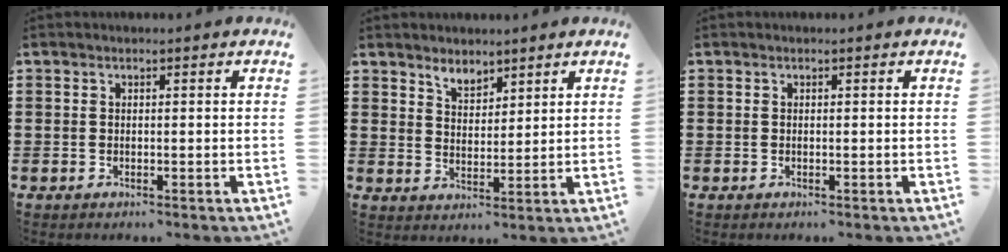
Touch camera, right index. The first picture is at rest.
{"total": 3.2, "force": [3.0, 1.1, 0.3], "torque": [-0.015, 0.003, 0.058]}
{"total": 0.0}